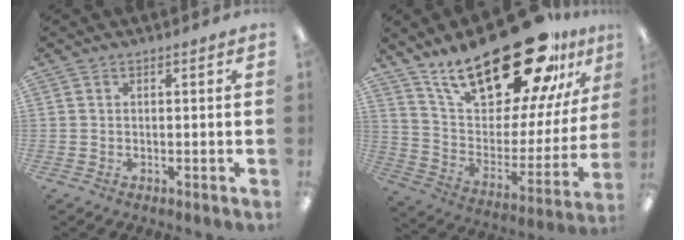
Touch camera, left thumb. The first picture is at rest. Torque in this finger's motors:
{"motor_torque": [1.80, 1.93, 1.40, -1.37, 0.15]}